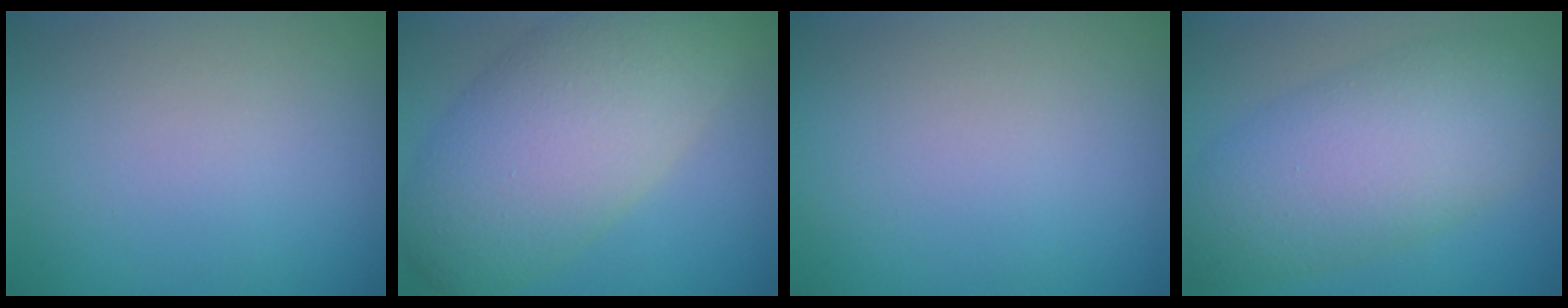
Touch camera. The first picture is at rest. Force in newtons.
{"total": 10.1, "press": 10.0, "slide": 0.9}
{"total": 0.0}
{"total": 8.6, "press": 8.6, "slide": 0.4}